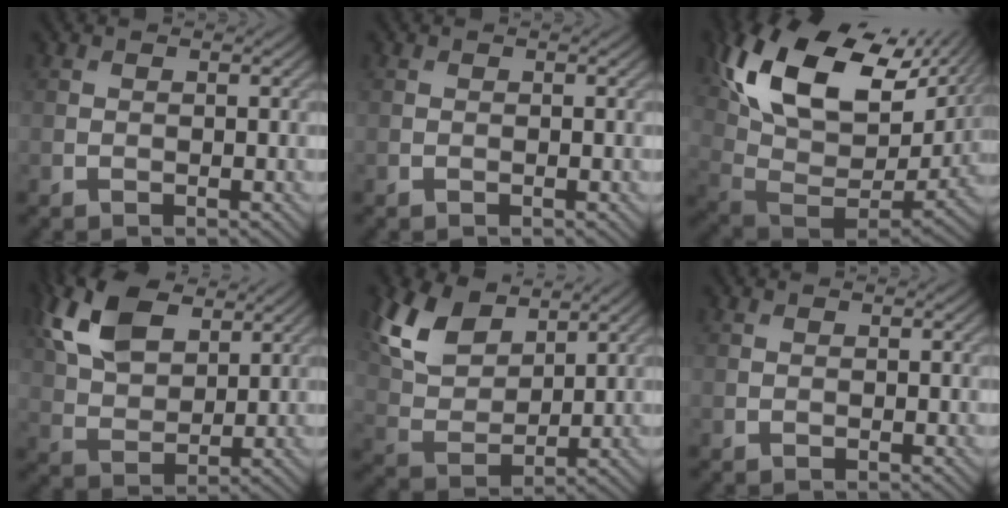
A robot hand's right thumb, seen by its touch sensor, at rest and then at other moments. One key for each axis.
{"total": 0.0}
{"total": 20.5, "fx": 8.7, "fy": 12.0, "fz": 14.1, "tx": -0.280, "ty": 0.004, "tz": 0.175}
{"total": 11.1, "fx": 5.6, "fy": 6.1, "fz": 7.4, "tx": -0.196, "ty": 0.020, "tz": 0.113}
{"total": 10.0, "fx": 6.0, "fy": 5.4, "fz": 5.9, "tx": -0.153, "ty": 0.011, "tz": 0.119}
{"total": 0.0}